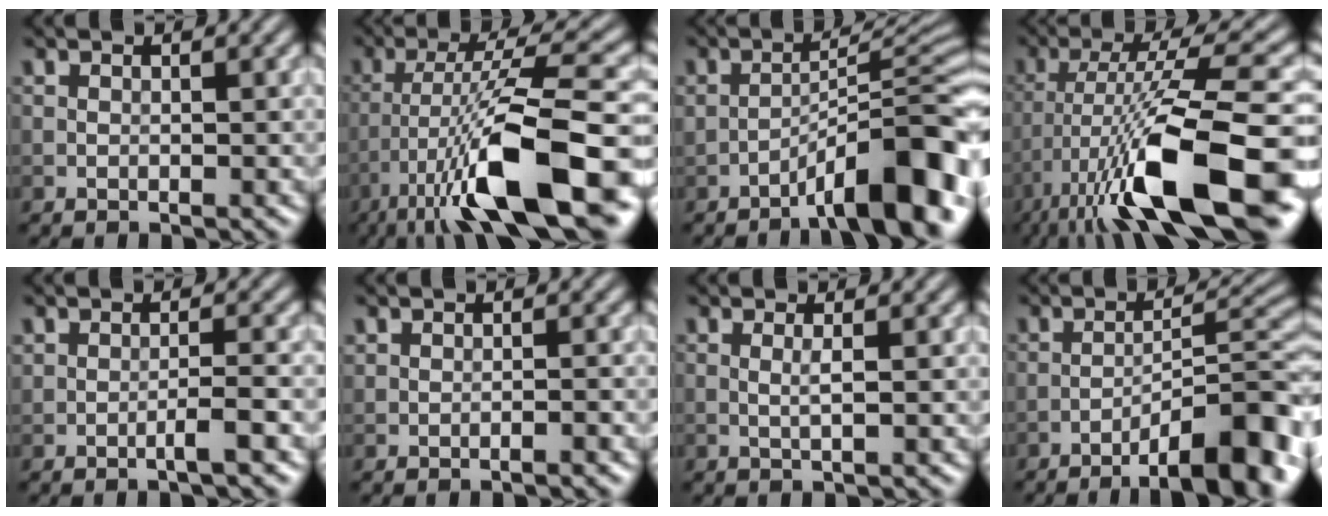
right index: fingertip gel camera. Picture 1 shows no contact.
{"total": 12.7, "force": [-5.9, 2.6, 11.0], "torque": [-0.195, 0.011, -0.095]}
{"total": 9.9, "force": [-5.8, 2.2, 7.6], "torque": [-0.102, 0.023, -0.090]}
{"total": 13.9, "force": [-6.1, 3.1, 12.1], "torque": [-0.222, 0.006, -0.098]}
{"total": 1.5, "force": [-0.8, -0.1, 1.2], "torque": [-0.021, 0.003, -0.018]}
{"total": 0.6, "force": [-0.4, 0.1, 0.5], "torque": [-0.006, -0.002, -0.005]}
{"total": 1.0, "force": [0.2, 0.1, 1.0], "torque": [-0.017, 0.003, -0.001]}
{"total": 10.4, "force": [-6.4, 2.2, 7.9], "torque": [-0.107, 0.019, -0.096]}